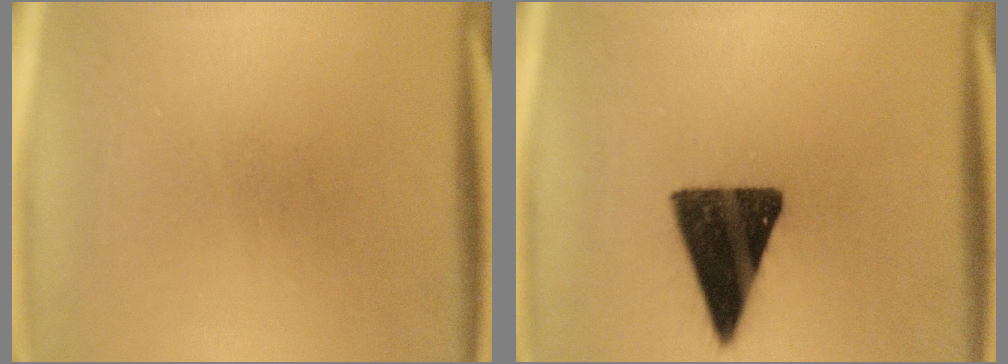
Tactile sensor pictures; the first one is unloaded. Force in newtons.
{"total": 14.7}